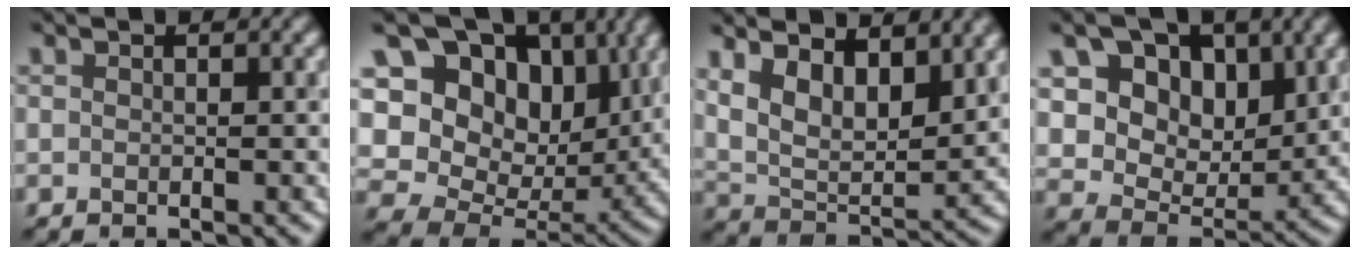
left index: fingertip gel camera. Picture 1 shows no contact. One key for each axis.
{"total": 14.7, "fx": 5.5, "fy": 10.6, "fz": 8.6, "tx": -0.162, "ty": 0.017, "tz": 0.104}
{"total": 8.5, "fx": 4.5, "fy": 3.9, "fz": 6.0, "tx": -0.109, "ty": 0.004, "tz": 0.072}
{"total": 11.8, "fx": 5.2, "fy": 7.6, "fz": 7.5, "tx": -0.131, "ty": 0.006, "tz": 0.081}